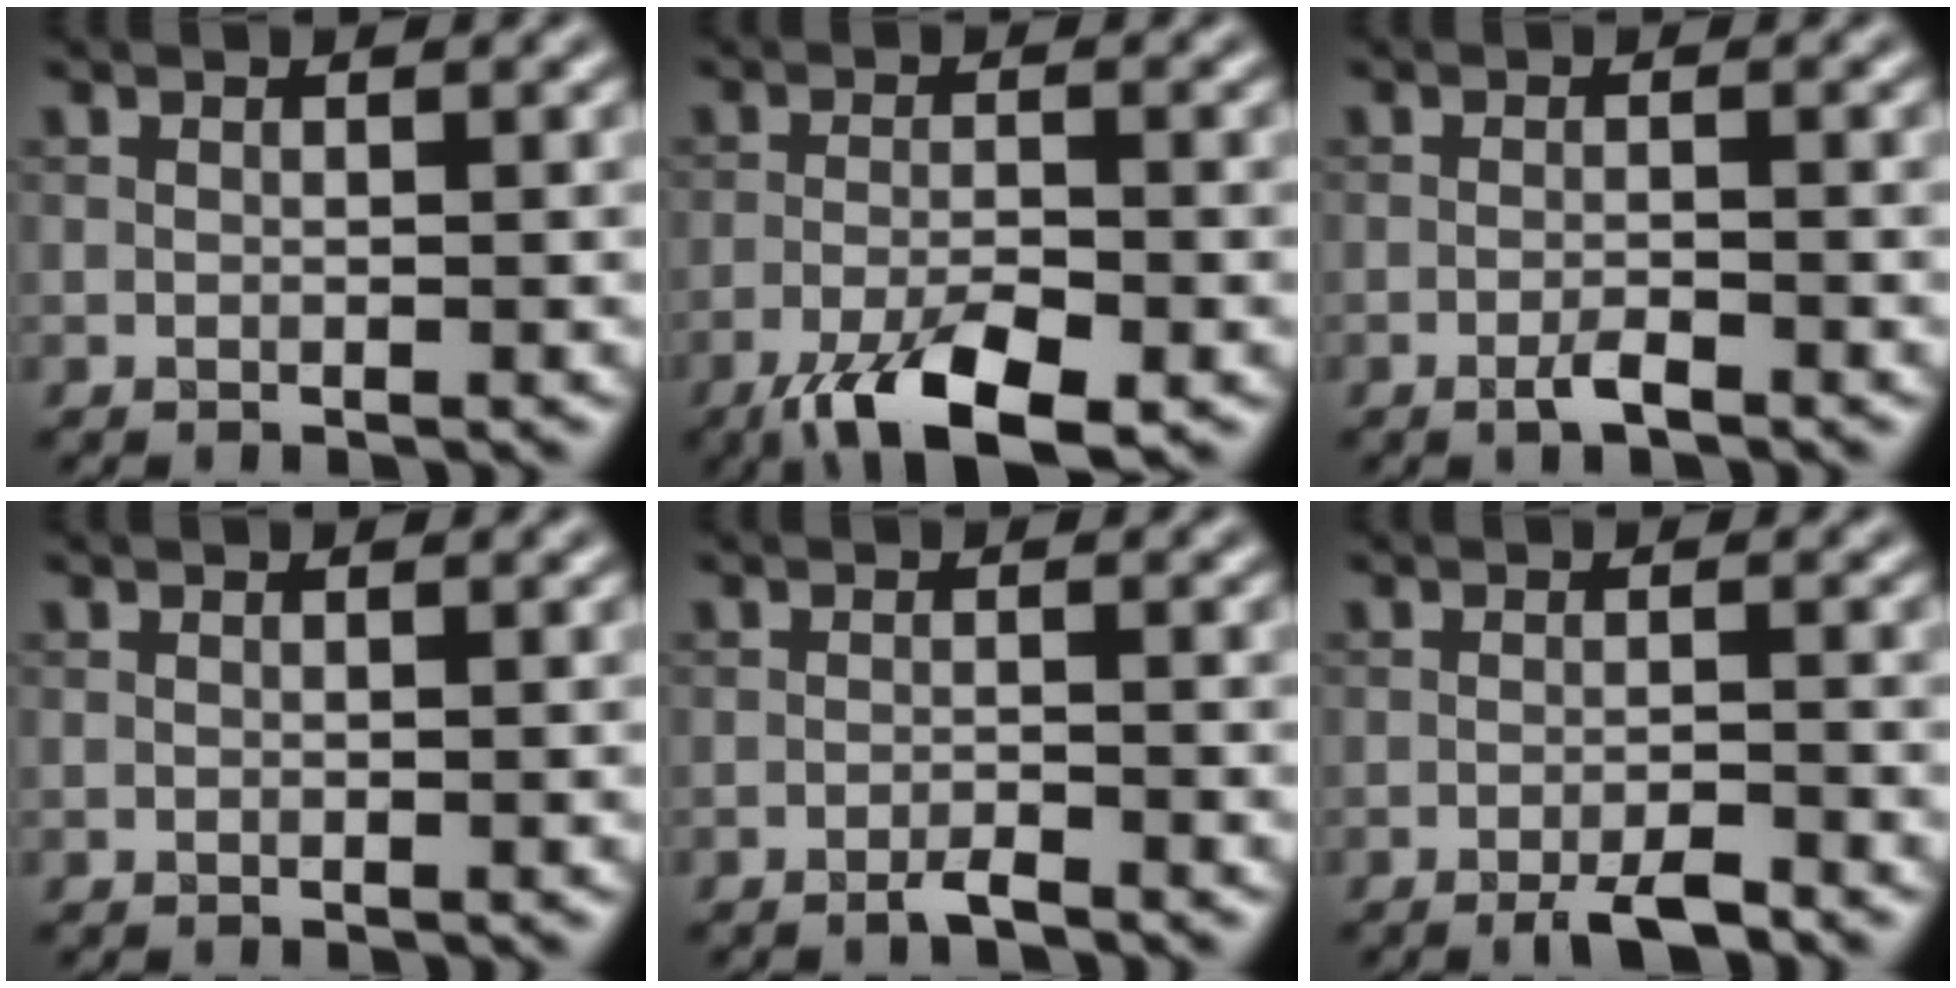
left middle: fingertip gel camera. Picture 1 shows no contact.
{"total": 6.7, "force": [-4.2, 1.8, 4.9], "torque": [-0.089, -0.008, -0.076]}
{"total": 1.5, "force": [-1.0, 0.2, 1.0], "torque": [-0.020, 0.001, -0.021]}
{"total": 0.0}
{"total": 1.3, "force": [-1.0, 0.1, 0.8], "torque": [-0.013, 0.001, -0.023]}
{"total": 2.8, "force": [-2.1, 0.3, 1.9], "torque": [-0.031, -0.002, -0.041]}